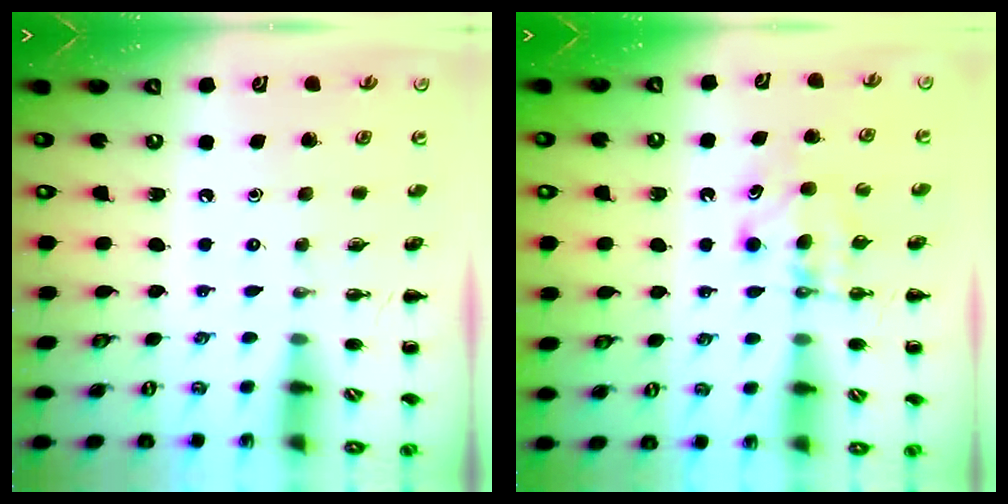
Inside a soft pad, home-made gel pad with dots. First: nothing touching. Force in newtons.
{"total": 6.3, "press": 6.1, "slide": 1.4}